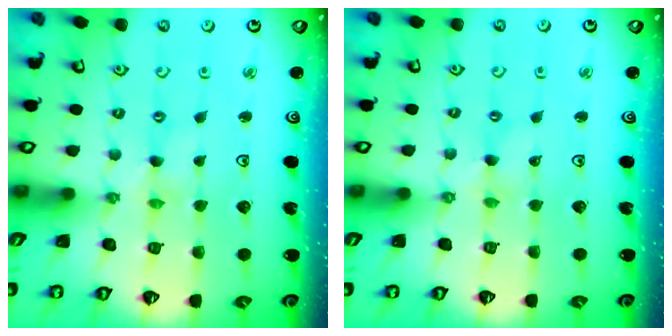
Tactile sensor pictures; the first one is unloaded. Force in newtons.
{"total": 0.0}